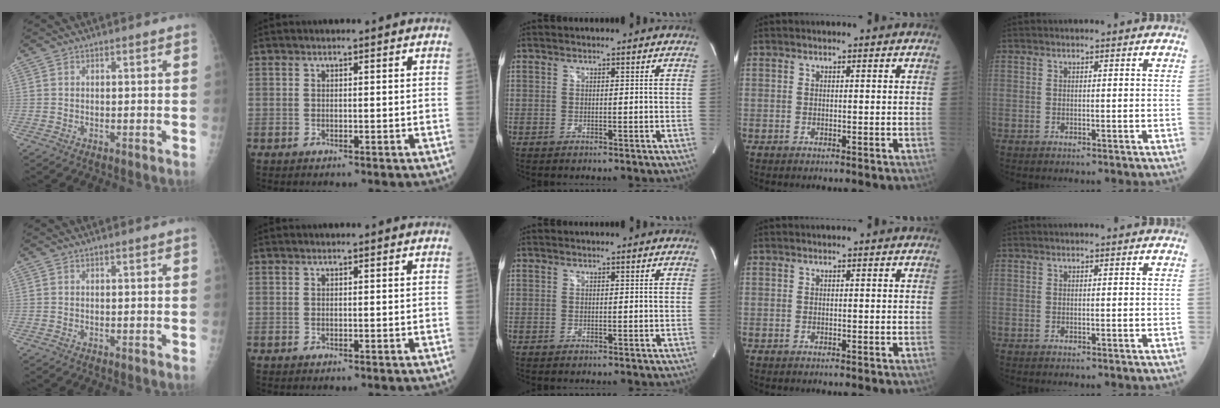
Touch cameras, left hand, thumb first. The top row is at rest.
{}